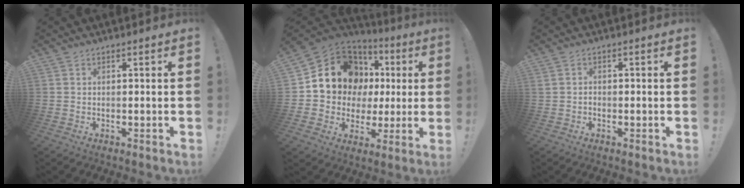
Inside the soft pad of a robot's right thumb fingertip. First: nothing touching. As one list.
[{"total": 15.7, "force": [5.7, 12.7, 7.1], "torque": [-0.111, -0.030, 0.129]}, {"total": 1.1, "force": [-0.8, 0.5, 0.4], "torque": [-0.007, 0.004, -0.015]}]